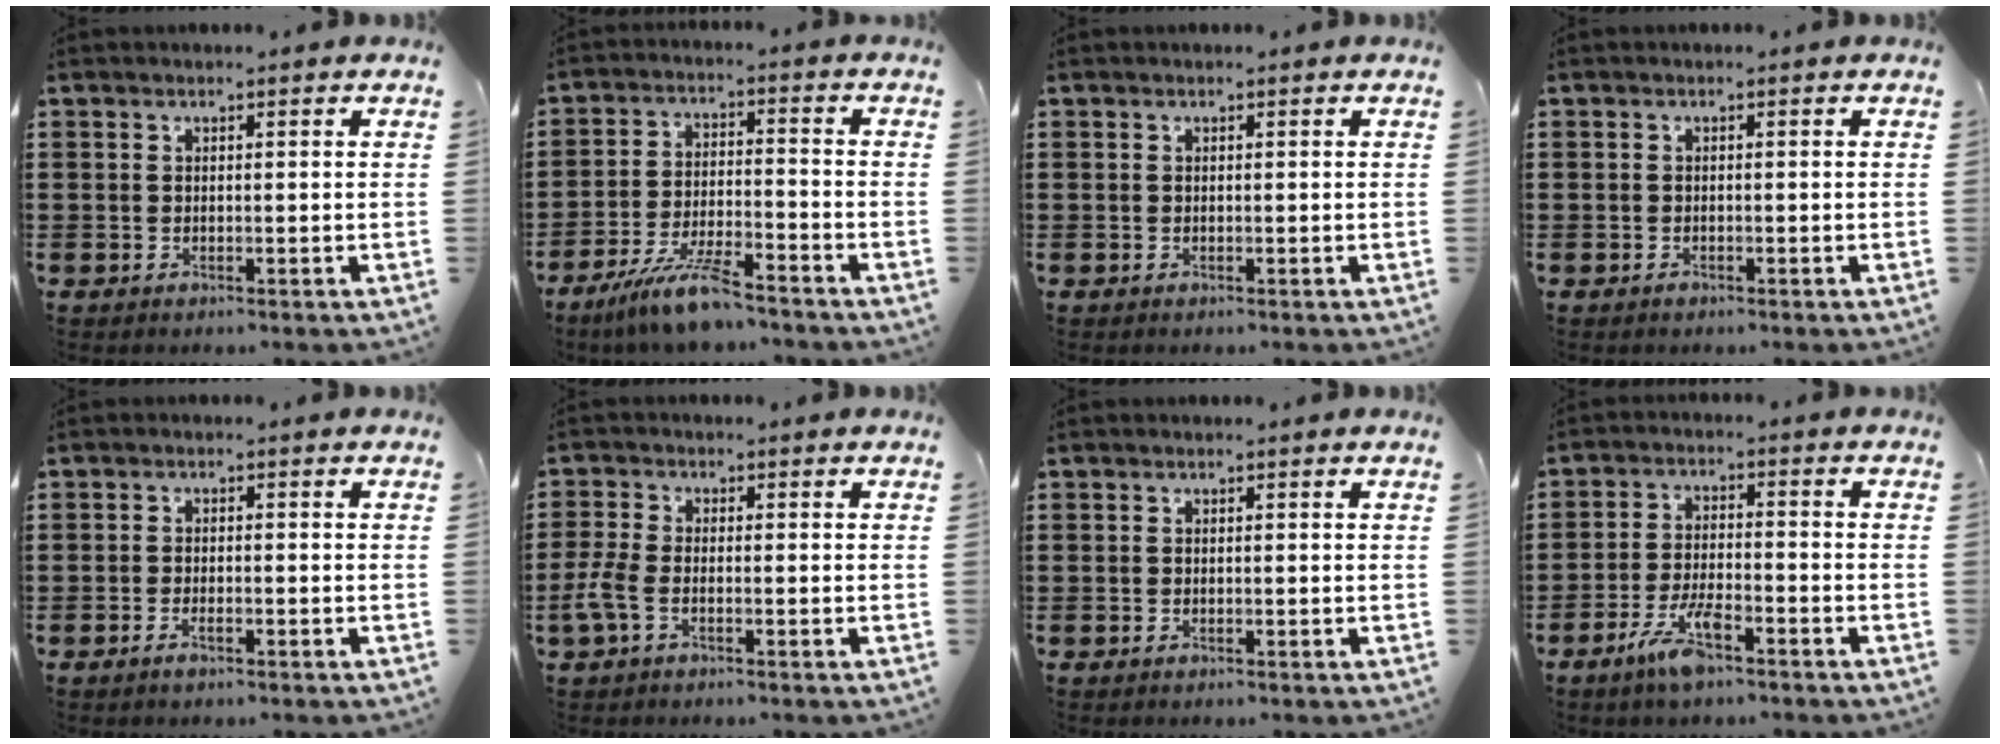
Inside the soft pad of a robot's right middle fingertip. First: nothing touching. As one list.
[{"total": 8.3, "force": [-6.6, 1.0, 4.9], "torque": [-0.105, -0.008, -0.127]}, {"total": 0.0}, {"total": 0.6, "force": [-0.5, 0.4, 0.1], "torque": [-0.001, 0.003, -0.012]}, {"total": 1.2, "force": [-0.7, 0.2, 0.9], "torque": [-0.020, -0.005, -0.012]}, {"total": 3.5, "force": [-1.4, 1.6, 2.8], "torque": [-0.075, -0.007, -0.033]}, {"total": 0.0}, {"total": 6.5, "force": [-4.0, 1.6, 4.9], "torque": [-0.104, -0.004, -0.073]}]